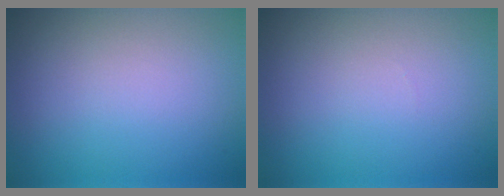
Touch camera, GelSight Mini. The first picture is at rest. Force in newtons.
{"total": 0.0}